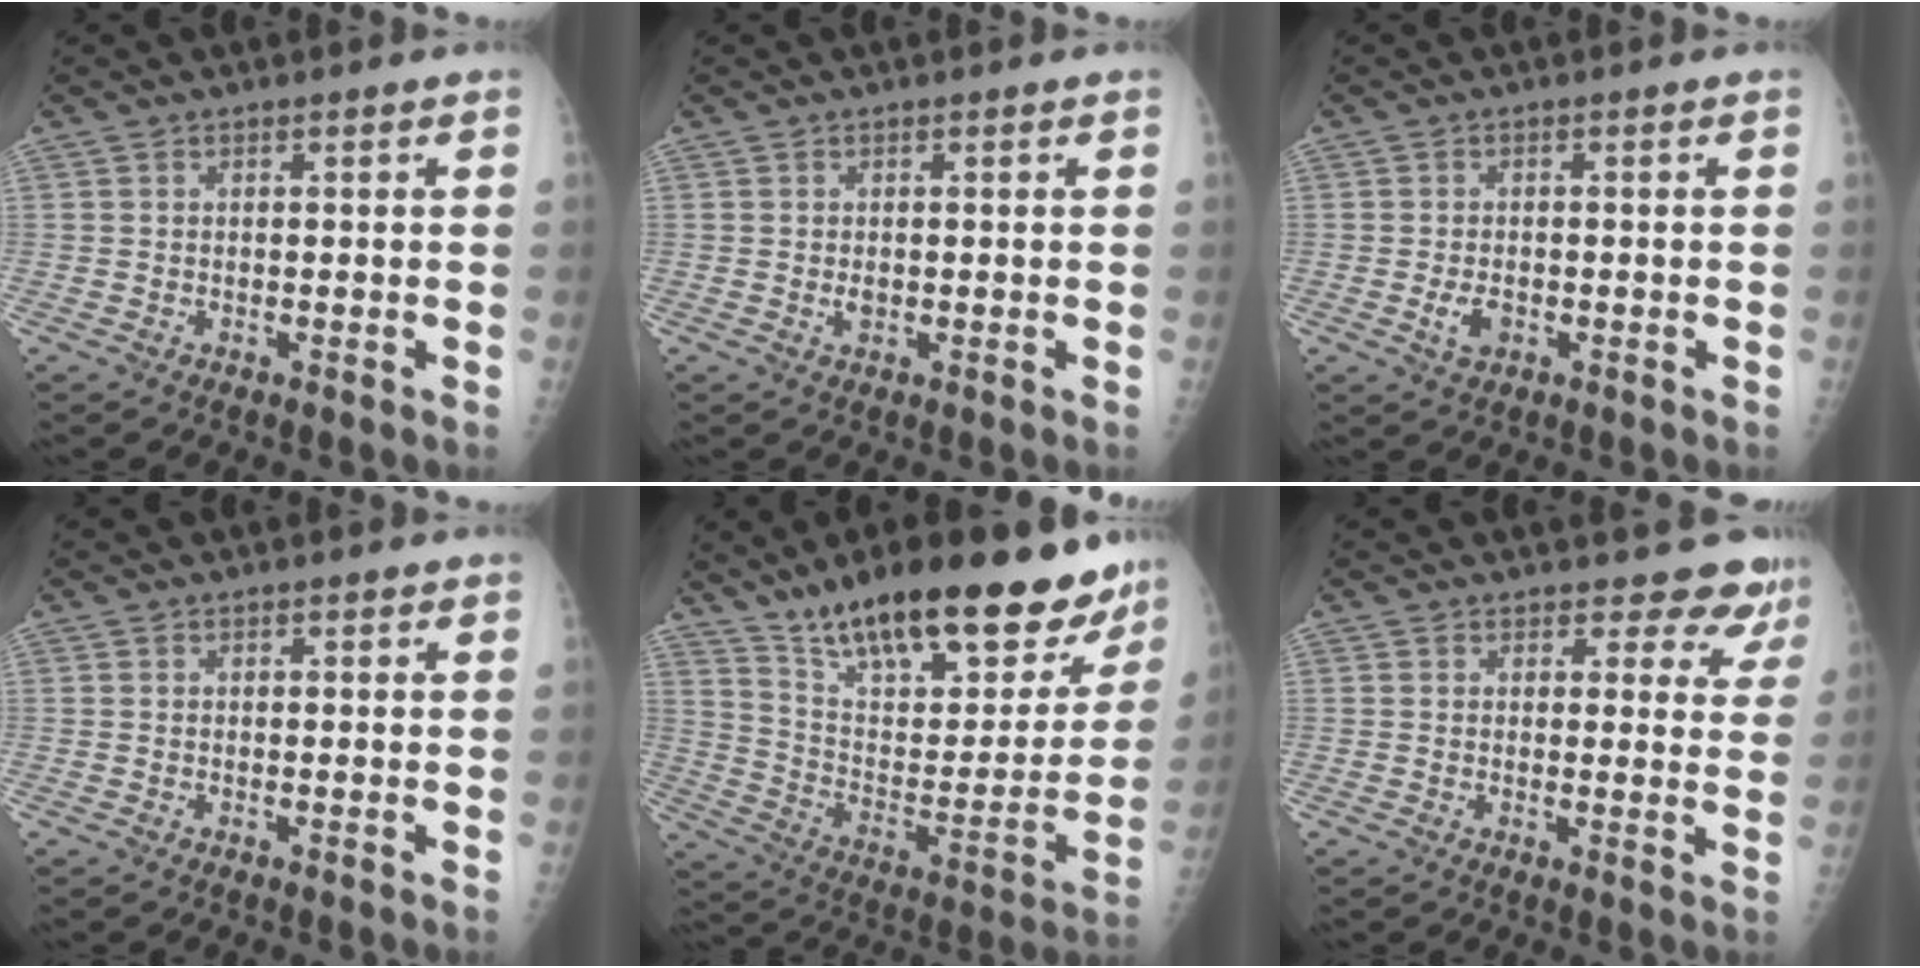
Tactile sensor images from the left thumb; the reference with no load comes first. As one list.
[{"total": 1.2, "force": [0.0, 0.9, 0.8], "torque": [-0.011, -0.001, 0.002]}, {"total": 3.0, "force": [-0.8, 1.9, 2.1], "torque": [-0.037, 0.000, -0.011]}, {"total": 0.7, "force": [0.5, 0.4, 0.3], "torque": [-0.001, -0.001, 0.003]}, {"total": 29.2, "force": [21.8, 10.0, 16.7], "torque": [-0.215, -0.077, 0.333]}, {"total": 7.6, "force": [6.9, 3.1, 0.9], "torque": [0.036, -0.037, 0.057]}]